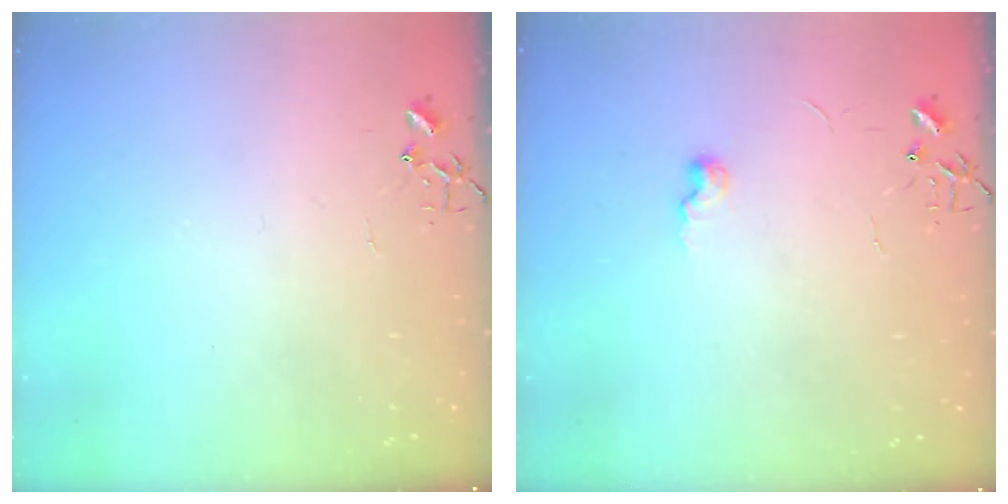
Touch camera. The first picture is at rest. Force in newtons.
{"total": 5.9, "press": 5.9, "slide": 0.6}